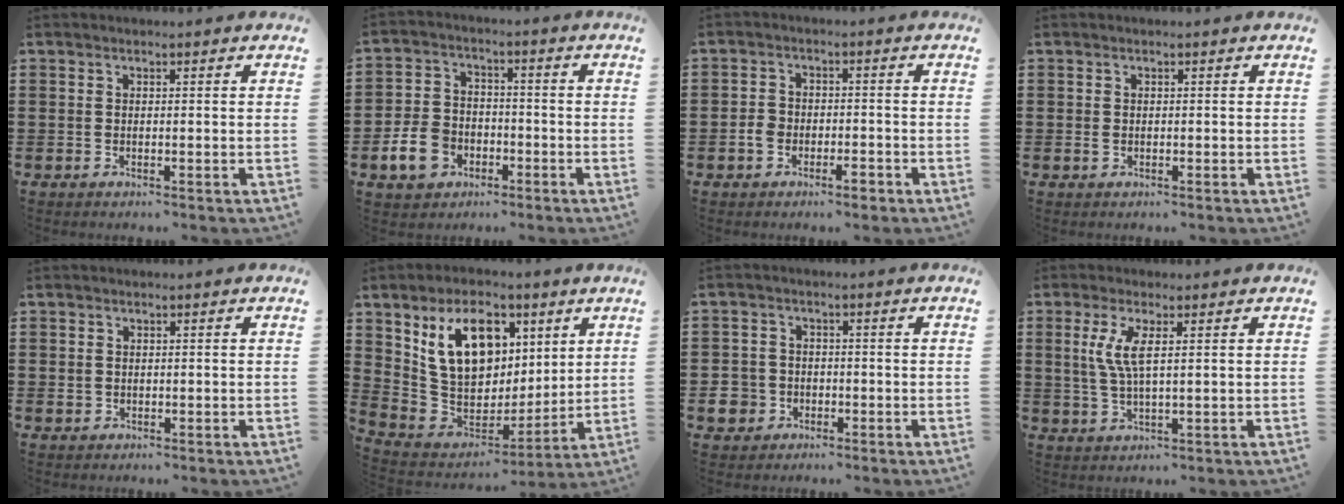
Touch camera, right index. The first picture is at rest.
{"total": 7.4, "force": [-3.1, 5.5, 3.8], "torque": [-0.104, 0.008, -0.061]}
{"total": 3.2, "force": [-1.7, 2.0, 1.8], "torque": [-0.043, 0.001, -0.035]}
{"total": 0.6, "force": [-0.1, 0.4, 0.4], "torque": [-0.010, 0.000, -0.002]}
{"total": 0.9, "force": [0.1, 0.9, 0.2], "torque": [-0.007, 0.003, 0.002]}
{"total": 13.8, "force": [6.2, 9.2, 8.3], "torque": [-0.166, -0.008, 0.121]}
{"total": 4.3, "force": [-1.7, 3.8, 1.2], "torque": [-0.054, -0.004, -0.037]}
{"total": 4.9, "force": [1.4, 1.1, 4.6], "torque": [-0.102, -0.002, 0.020]}